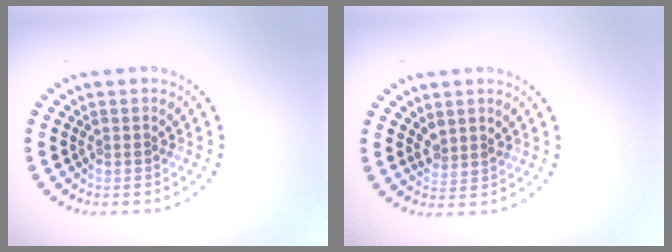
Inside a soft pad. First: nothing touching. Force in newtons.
{"total": 1.4, "press": 1.1, "slide": 0.8}